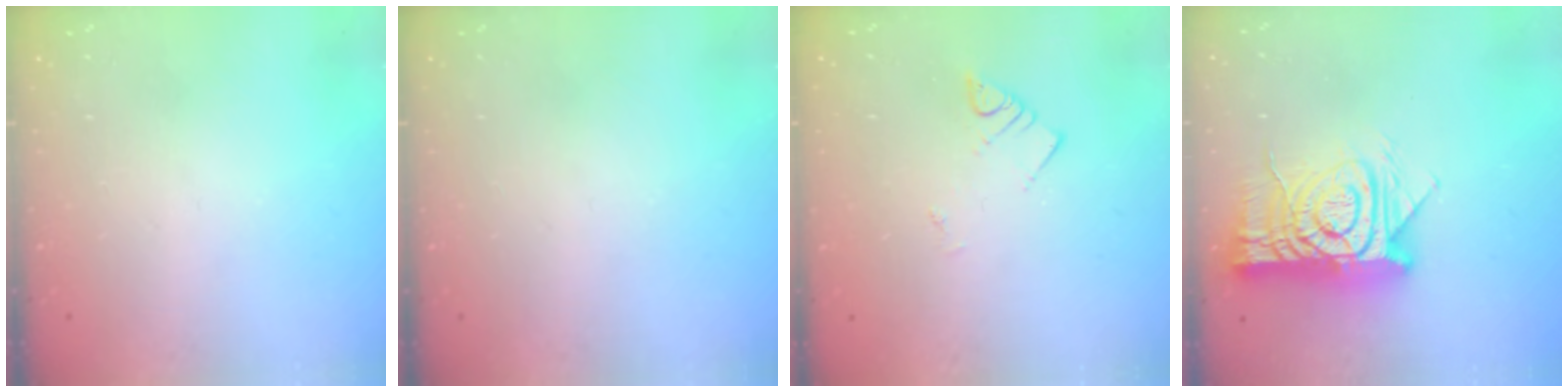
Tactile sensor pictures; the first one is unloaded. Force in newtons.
{"total": 0.0}
{"total": 3.6, "press": 3.6, "slide": 0.6}
{"total": 16.8, "press": 16.8, "slide": 1.7}